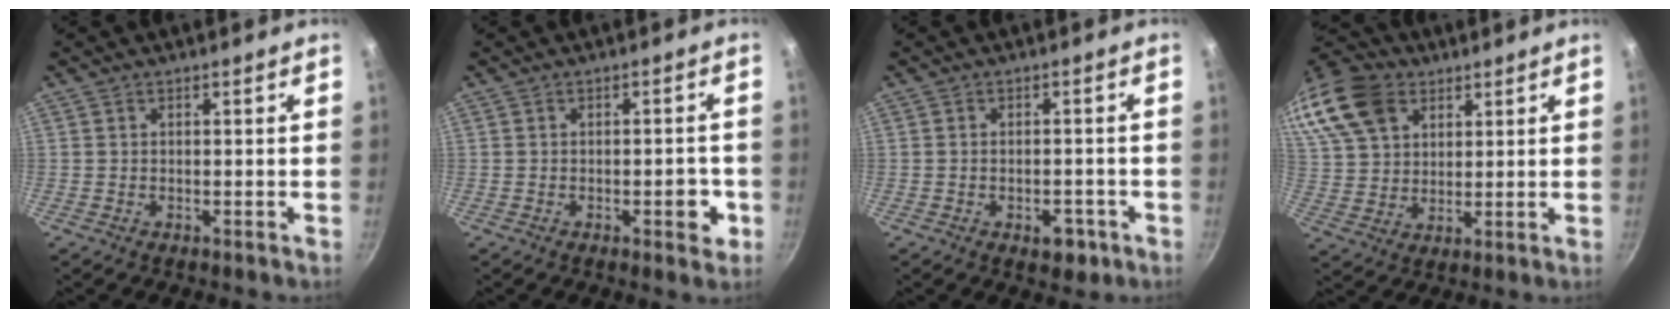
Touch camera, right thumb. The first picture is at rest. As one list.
[{"total": 3.5, "force": [-1.3, 1.8, 2.7], "torque": [-0.020, 0.011, -0.017]}, {"total": 4.5, "force": [-2.1, 2.7, 2.9], "torque": [-0.023, 0.015, -0.020]}, {"total": 21.2, "force": [10.8, 14.8, 10.8], "torque": [-0.241, 0.016, 0.204]}]